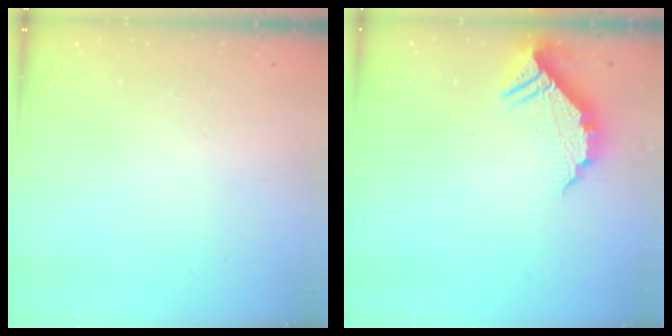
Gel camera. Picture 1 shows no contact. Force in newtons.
{"total": 8.9, "press": 8.9, "slide": 0.9}